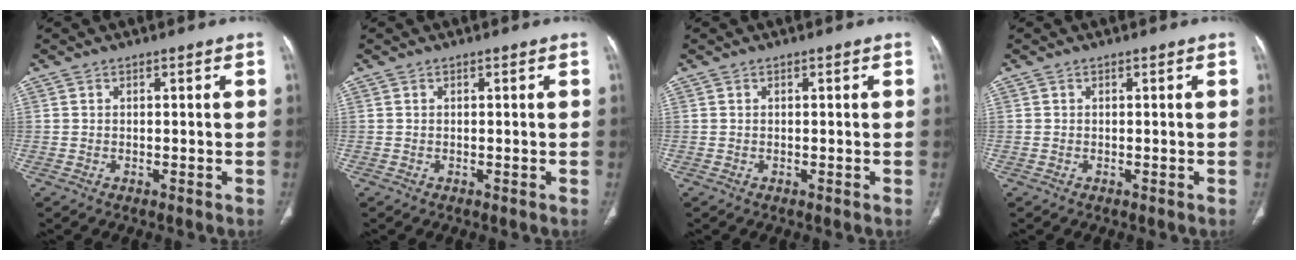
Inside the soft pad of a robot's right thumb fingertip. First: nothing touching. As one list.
[{"total": 0.0}, {"total": 0.0}, {"total": 0.0}]